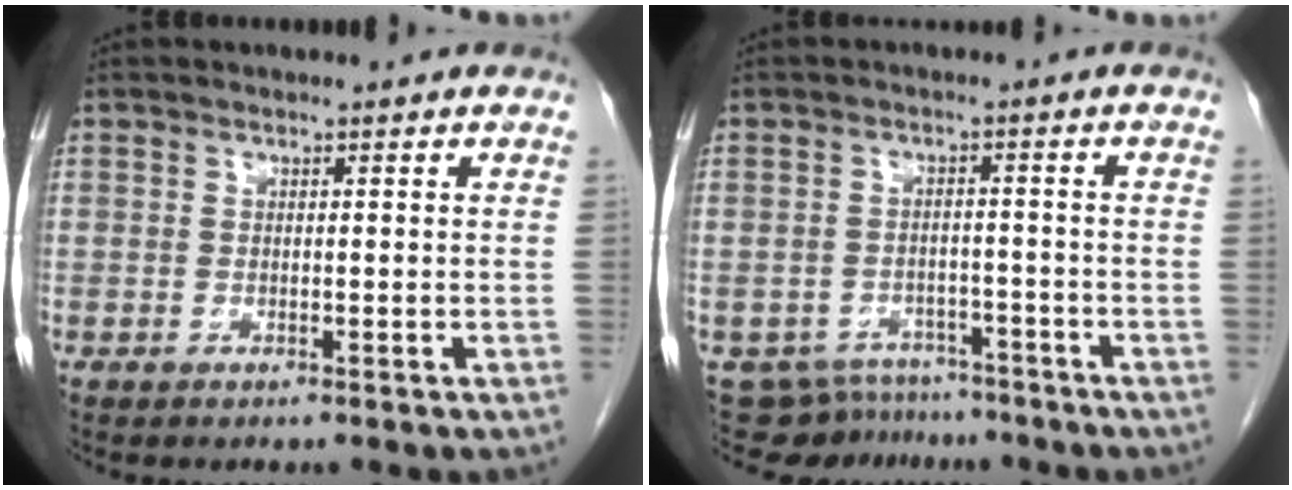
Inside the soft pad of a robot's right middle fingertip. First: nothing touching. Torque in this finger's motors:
{"motor_torque": [-0.28, -0.21, -0.12, -0.05]}